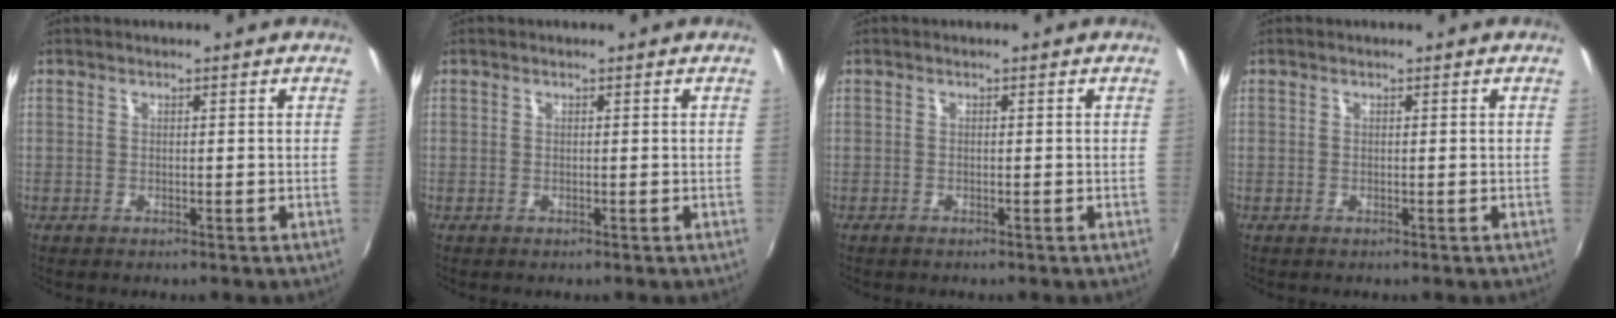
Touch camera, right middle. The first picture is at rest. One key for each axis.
{"total": 0.0}
{"total": 0.6, "fx": -0.5, "fy": 0.2, "fz": 0.2, "tx": -0.006, "ty": -0.003, "tz": -0.011}
{"total": 0.0}